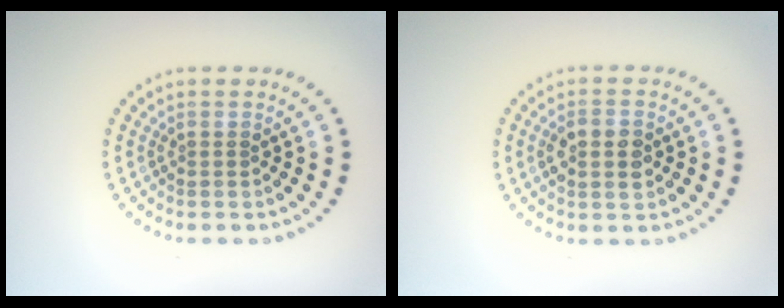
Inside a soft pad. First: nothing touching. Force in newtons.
{"total": 2.6, "press": 2.6, "slide": 0.3}